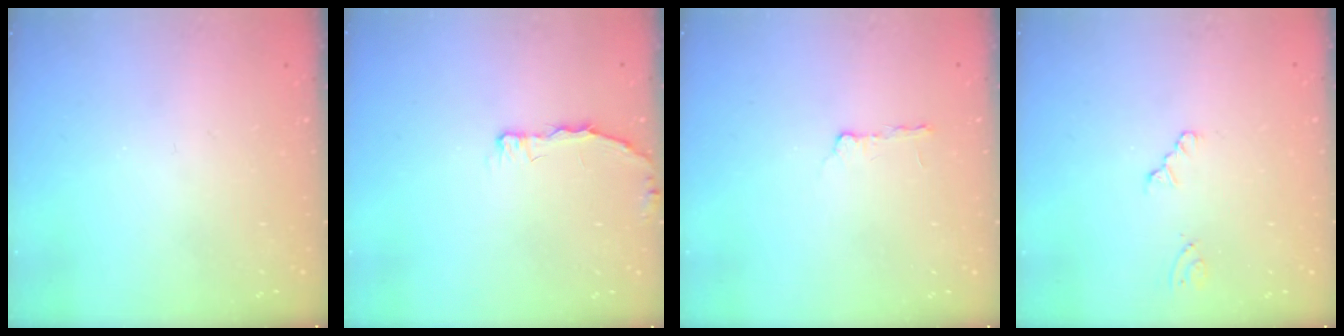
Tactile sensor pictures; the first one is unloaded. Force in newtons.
{"total": 2.9, "press": 2.9, "slide": 0.3}
{"total": 2.4, "press": 2.3, "slide": 0.4}
{"total": 0.0}